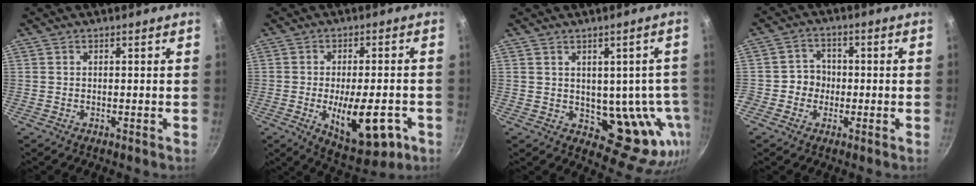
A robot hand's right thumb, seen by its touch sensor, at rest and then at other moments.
{"total": 14.9, "force": [-4.4, 6.2, 12.8], "torque": [-0.164, 0.005, -0.052]}
{"total": 13.0, "force": [-0.6, 8.1, 10.1], "torque": [-0.071, -0.013, 0.007]}
{"total": 4.5, "force": [-1.0, 4.3, 1.2], "torque": [0.017, 0.016, -0.025]}